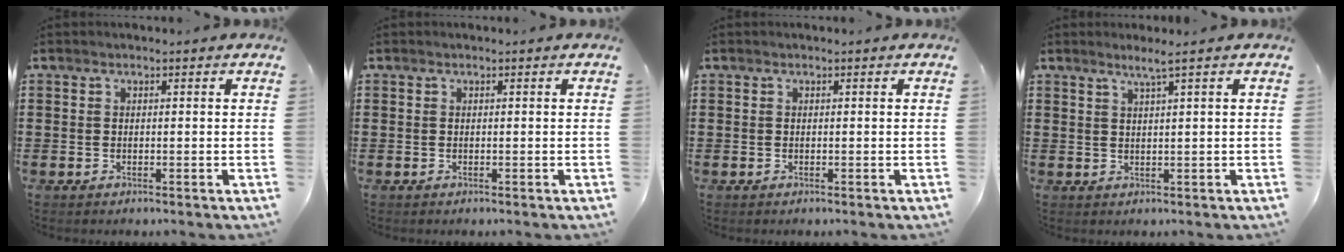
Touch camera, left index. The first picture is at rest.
{"total": 0.0}
{"total": 0.0}
{"total": 2.0, "force": [1.3, -0.5, 1.4], "torque": [-0.029, -0.004, 0.023]}